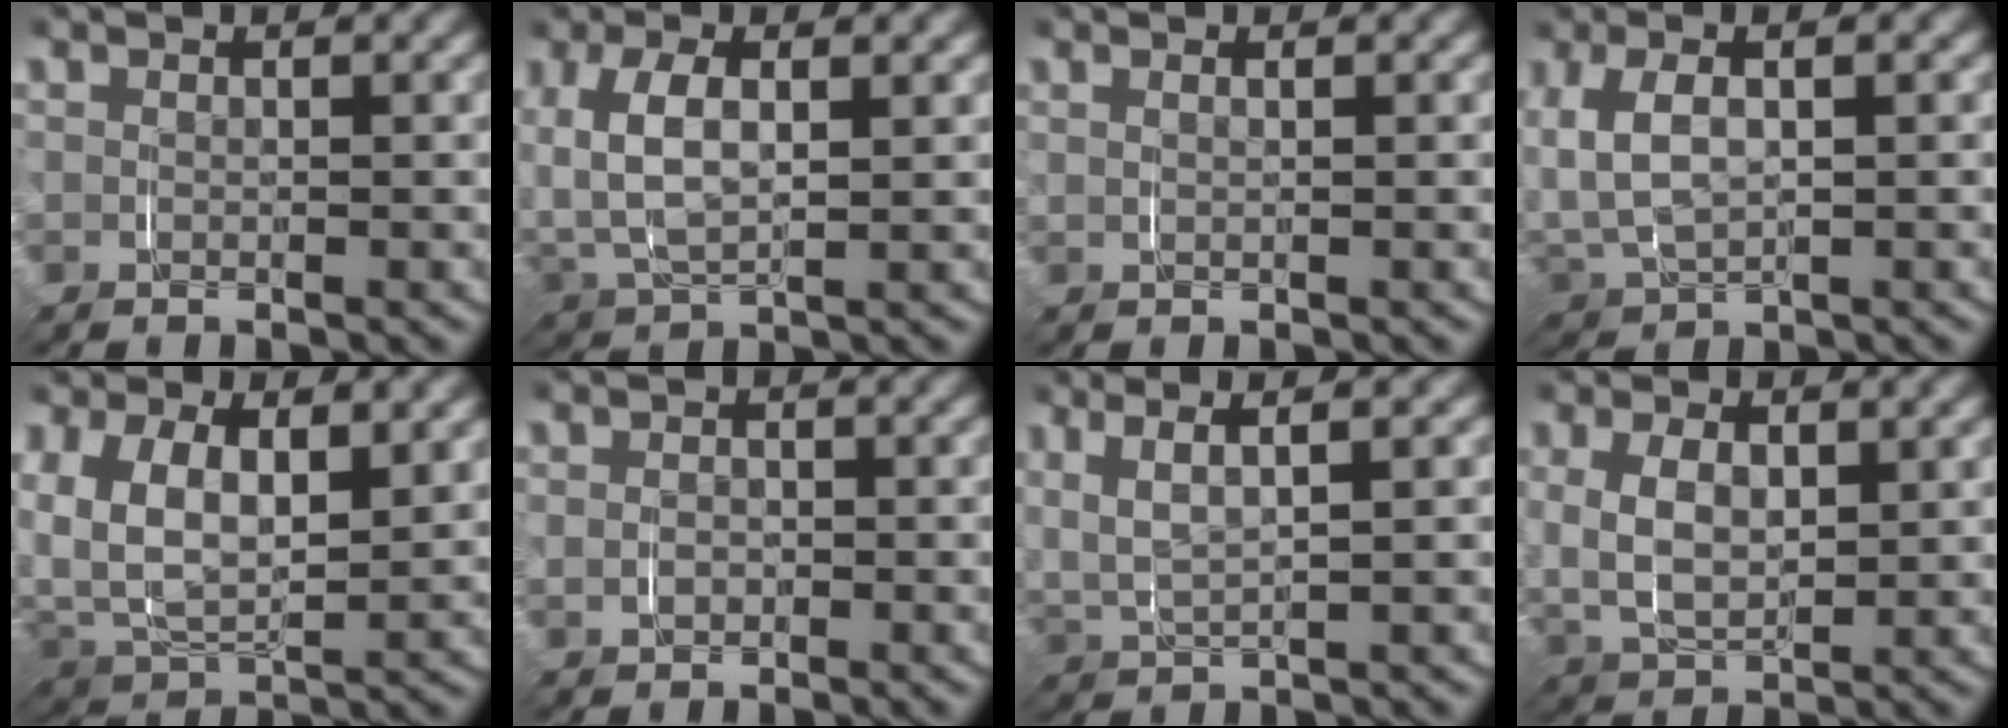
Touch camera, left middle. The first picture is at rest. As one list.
[{"total": 1.5, "force": [1.0, 0.6, 0.9], "torque": [-0.031, -0.005, 0.017]}, {"total": 1.1, "force": [0.7, -0.9, 0.0], "torque": [0.010, 0.006, 0.011]}, {"total": 2.2, "force": [0.8, 1.5, 1.4], "torque": [-0.040, -0.005, 0.015]}, {"total": 3.9, "force": [1.8, 2.9, 2.0], "torque": [-0.057, -0.010, 0.026]}, {"total": 0.9, "force": [-0.2, 0.7, -0.5], "torque": [0.011, -0.006, -0.001]}, {"total": 3.8, "force": [2.5, 1.7, 2.3], "torque": [-0.038, 0.012, 0.029]}, {"total": 2.6, "force": [1.0, 1.9, 1.4], "torque": [-0.038, -0.005, 0.010]}]